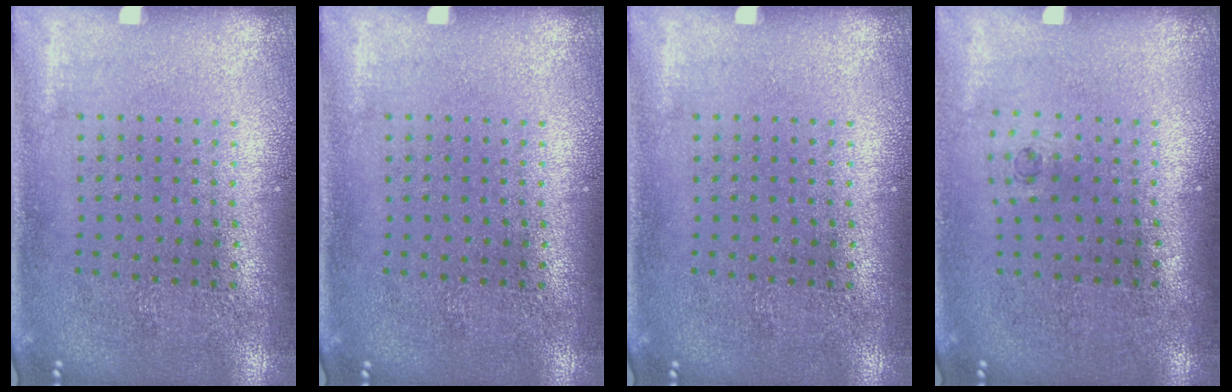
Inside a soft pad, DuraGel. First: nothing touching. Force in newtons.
{"total": 0.0}
{"total": 0.0}
{"total": 0.5, "press": 0.2, "slide": 0.4}